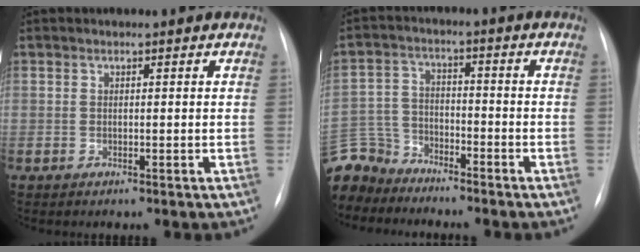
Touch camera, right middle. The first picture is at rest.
{"total": 10.0, "force": [-9.2, 3.9, 0.6], "torque": [-0.027, 0.011, -0.178]}